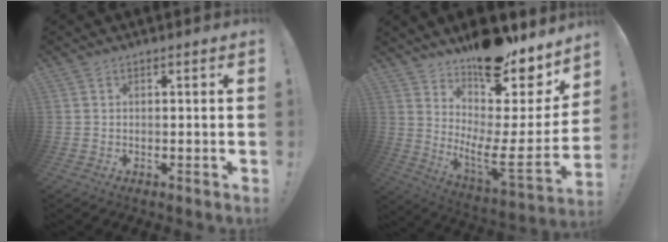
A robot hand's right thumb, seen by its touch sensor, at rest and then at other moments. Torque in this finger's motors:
{"motor_torque": [0.57, 4.44, 1.76, 1.01, 0.14]}